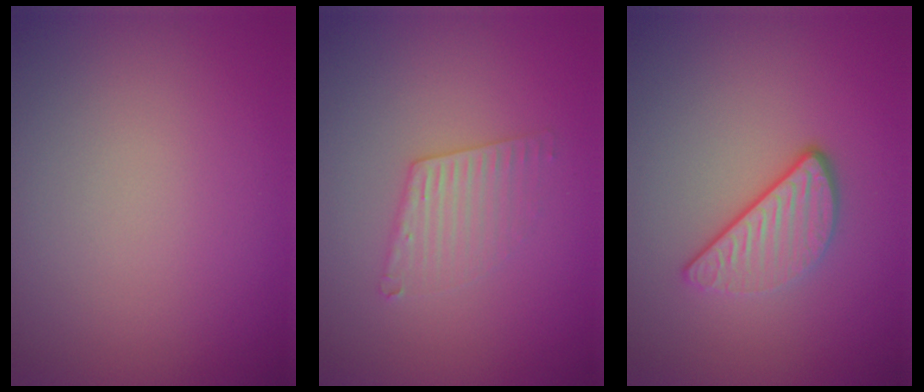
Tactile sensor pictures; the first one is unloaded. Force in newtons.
{"total": 2.1, "press": 2.1, "slide": 0.3}
{"total": 3.2, "press": 2.5, "slide": 2.1}